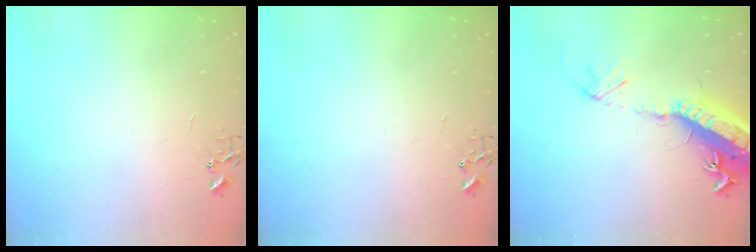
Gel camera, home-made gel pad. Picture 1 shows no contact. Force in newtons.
{"total": 0.0}
{"total": 20.9, "press": 20.3, "slide": 4.9}